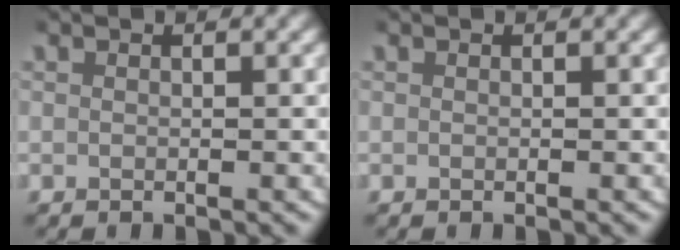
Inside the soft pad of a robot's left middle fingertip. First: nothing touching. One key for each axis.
{"total": 0.0}